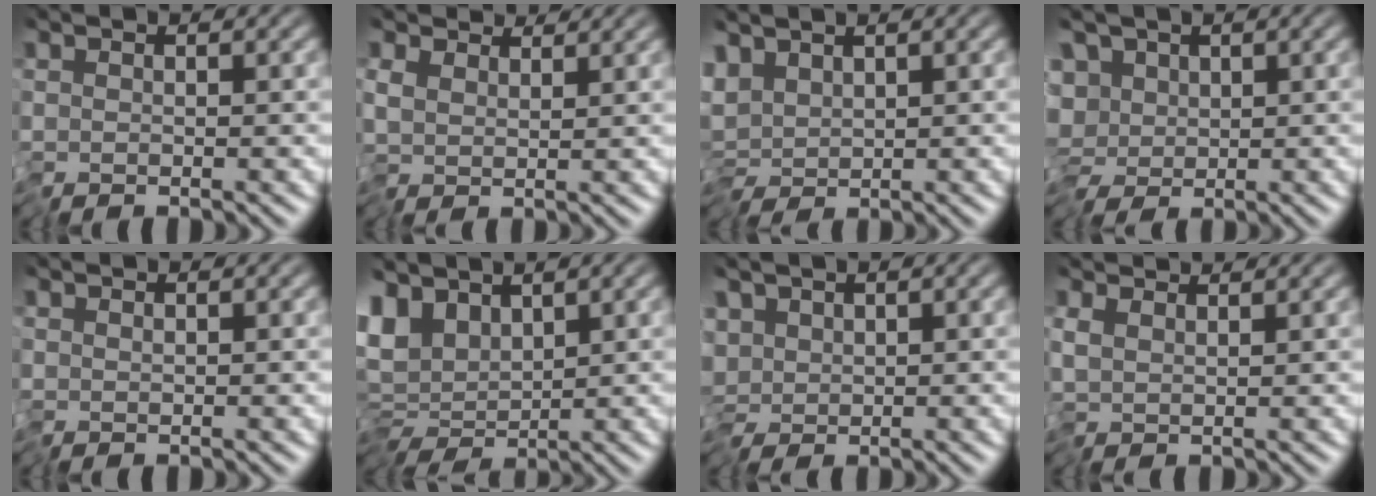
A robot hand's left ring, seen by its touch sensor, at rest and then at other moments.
{"total": 2.9, "force": [2.2, 1.3, 1.3], "torque": [-0.031, 0.006, 0.032]}
{"total": 2.4, "force": [0.3, 1.3, 2.0], "torque": [-0.036, 0.005, 0.000]}
{"total": 5.4, "force": [-0.3, 4.1, 3.5], "torque": [-0.033, 0.015, -0.029]}
{"total": 0.0}
{"total": 6.8, "force": [2.0, 3.9, 5.2], "torque": [-0.078, -0.001, 0.034]}
{"total": 2.6, "force": [-0.3, 1.6, 2.0], "torque": [-0.034, 0.009, -0.012]}
{"total": 1.7, "force": [1.4, 0.3, 0.8], "torque": [-0.018, 0.007, 0.024]}